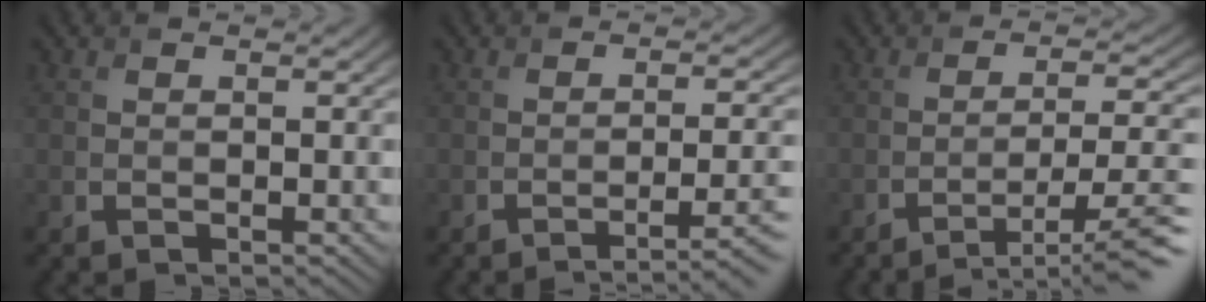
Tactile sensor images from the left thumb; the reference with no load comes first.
{"total": 5.4, "force": [-2.8, 1.3, 4.4], "torque": [-0.060, -0.002, -0.040]}
{"total": 8.6, "force": [-5.4, 1.6, 6.4], "torque": [-0.103, 0.003, -0.080]}